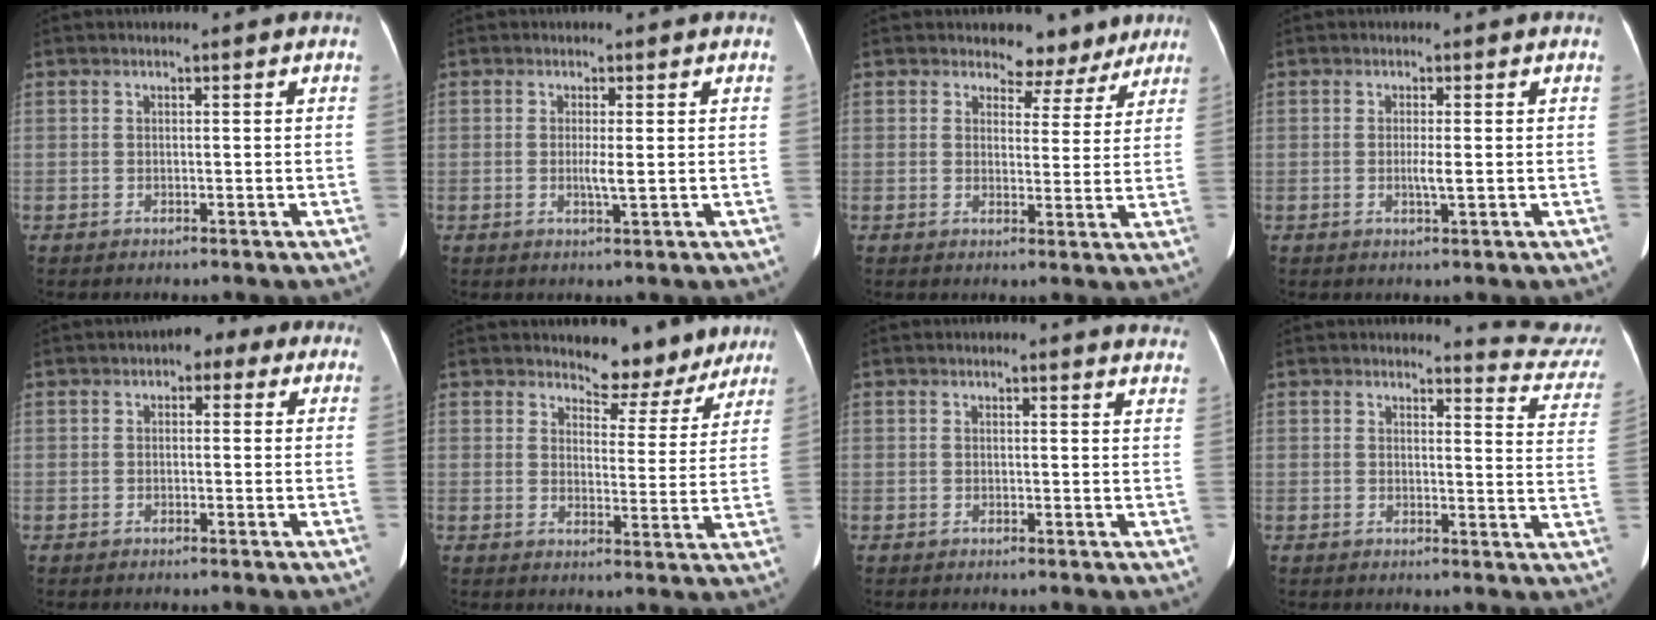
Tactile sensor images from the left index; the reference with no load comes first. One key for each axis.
{"total": 2.0, "fx": -0.4, "fy": -0.2, "fz": 1.9, "tx": -0.043, "ty": -0.003, "tz": -0.001}
{"total": 6.1, "fx": 5.1, "fy": 3.4, "fz": 0.3, "tx": 0.007, "ty": -0.004, "tz": 0.055}
{"total": 1.6, "fx": -0.5, "fy": -0.2, "fz": 1.5, "tx": -0.035, "ty": -0.002, "tz": -0.004}
{"total": 3.9, "fx": 1.6, "fy": 2.5, "fz": 2.5, "tx": -0.023, "ty": 0.032, "tz": 0.015}
{"total": 8.0, "fx": 7.4, "fy": 2.9, "fz": 1.1, "tx": -0.003, "ty": -0.013, "tz": 0.087}
{"total": 5.6, "fx": 5.6, "fy": 0.5, "fz": 0.7, "tx": 0.008, "ty": -0.024, "tz": 0.030}
{"total": 9.1, "fx": 9.1, "fy": -0.5, "fz": -0.8, "tx": 0.010, "ty": -0.097, "tz": 0.077}